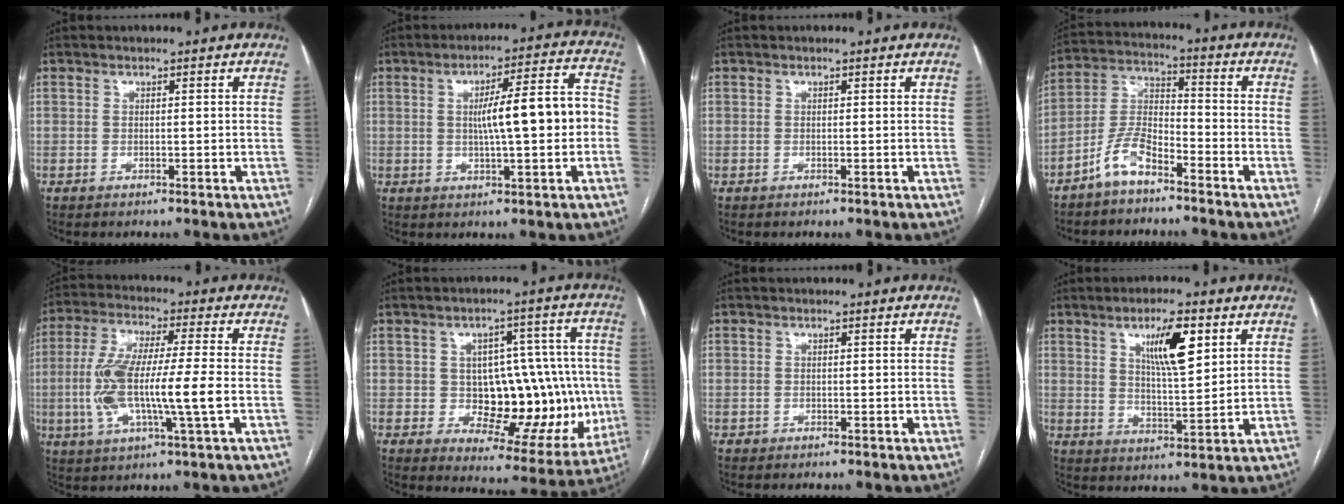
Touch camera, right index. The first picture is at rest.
{"total": 10.4, "force": [-0.4, 1.5, 10.3], "torque": [-0.154, 0.027, -0.004]}
{"total": 0.0}
{"total": 7.3, "force": [-5.1, 2.5, 4.5], "torque": [-0.105, 0.007, -0.105]}
{"total": 13.4, "force": [-1.7, 1.4, 13.2], "torque": [-0.271, 0.005, -0.033]}
{"total": 15.8, "force": [-1.2, 8.0, 13.6], "torque": [-0.162, 0.026, 0.002]}
{"total": 0.6, "force": [-0.1, 0.6, -0.1], "torque": [0.001, 0.007, -0.002]}
{"total": 8.8, "force": [4.0, 1.7, 7.6], "torque": [-0.132, -0.002, 0.070]}